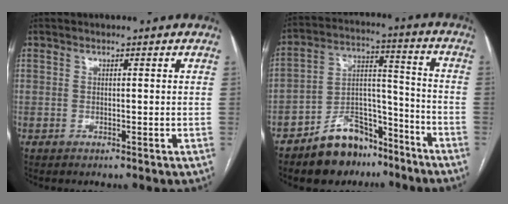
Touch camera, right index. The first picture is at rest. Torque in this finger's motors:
{"motor_torque": [0.16, -0.39, -0.15, -0.13]}